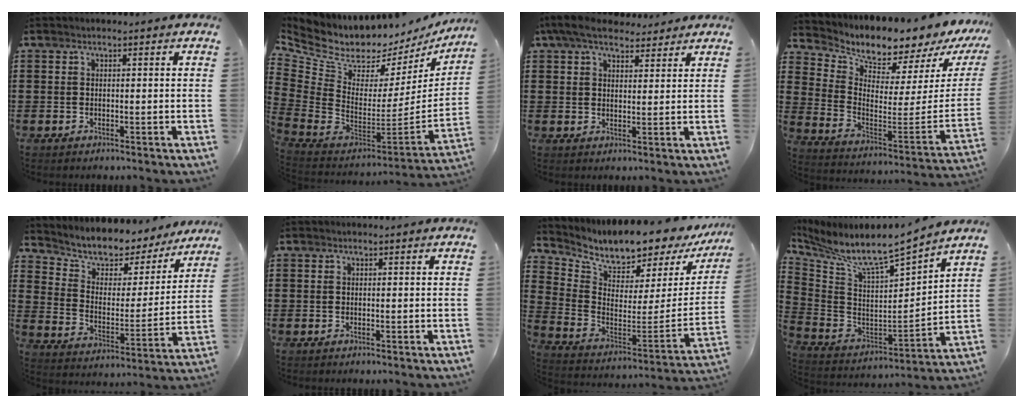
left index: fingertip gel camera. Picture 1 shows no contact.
{"total": 6.2, "force": [4.9, 3.1, 2.2], "torque": [-0.088, -0.062, 0.081]}
{"total": 6.3, "force": [5.3, 2.1, 2.8], "torque": [-0.063, -0.009, 0.097]}
{"total": 4.7, "force": [4.7, 0.3, 0.7], "torque": [-0.032, -0.071, 0.071]}
{"total": 5.7, "force": [5.0, 2.5, 0.8], "torque": [-0.046, -0.044, 0.081]}
{"total": 0.0}
{"total": 7.0, "force": [6.6, 1.3, 2.2], "torque": [-0.067, -0.072, 0.107]}
{"total": 6.6, "force": [5.7, 0.3, 3.3], "torque": [-0.093, -0.060, 0.086]}